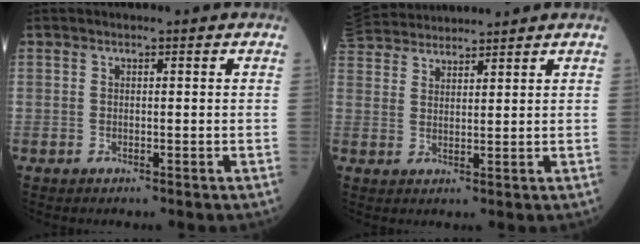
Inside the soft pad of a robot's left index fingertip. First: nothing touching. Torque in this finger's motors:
{"motor_torque": [-0.62, -1.07, -0.04, -0.01]}